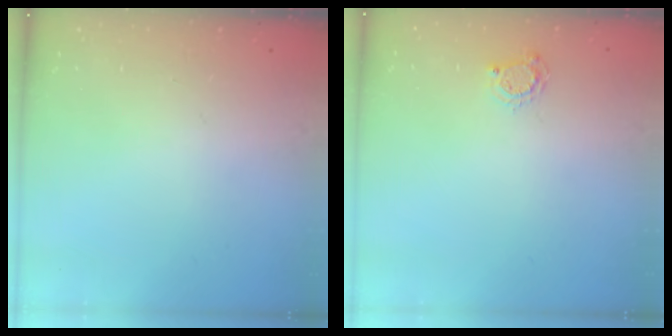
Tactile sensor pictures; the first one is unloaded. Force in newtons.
{"total": 3.2, "press": 3.2, "slide": 0.4}